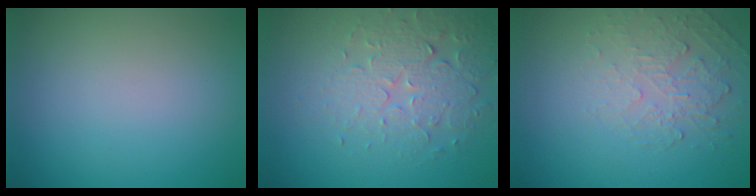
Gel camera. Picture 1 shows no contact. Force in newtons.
{"total": 3.9, "press": 3.6, "slide": 1.7}
{"total": 2.2, "press": 1.1, "slide": 1.9}